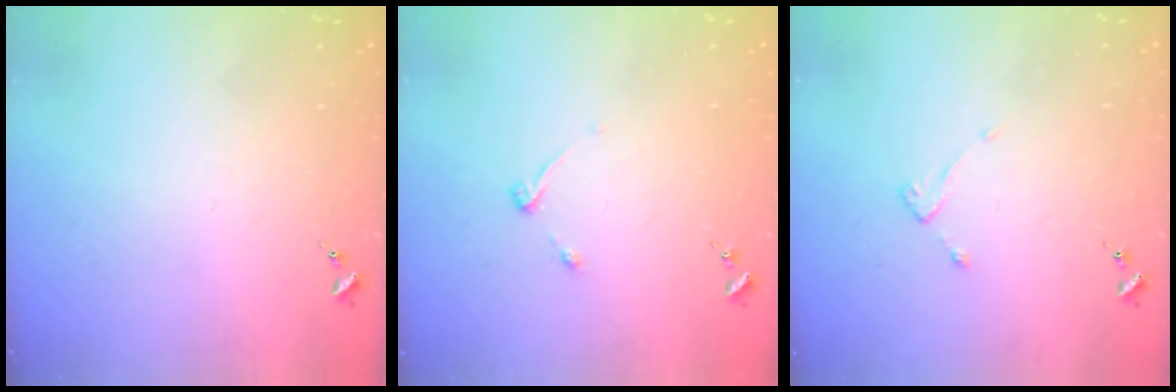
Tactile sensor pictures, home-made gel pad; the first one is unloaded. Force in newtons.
{"total": 3.9, "press": 3.8, "slide": 0.6}
{"total": 2.2, "press": 2.1, "slide": 0.4}